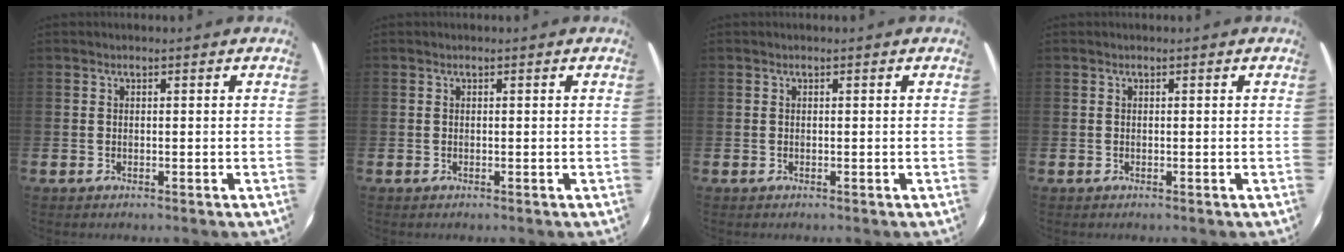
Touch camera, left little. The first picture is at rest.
{"total": 0.0}
{"total": 0.0}
{"total": 0.0}